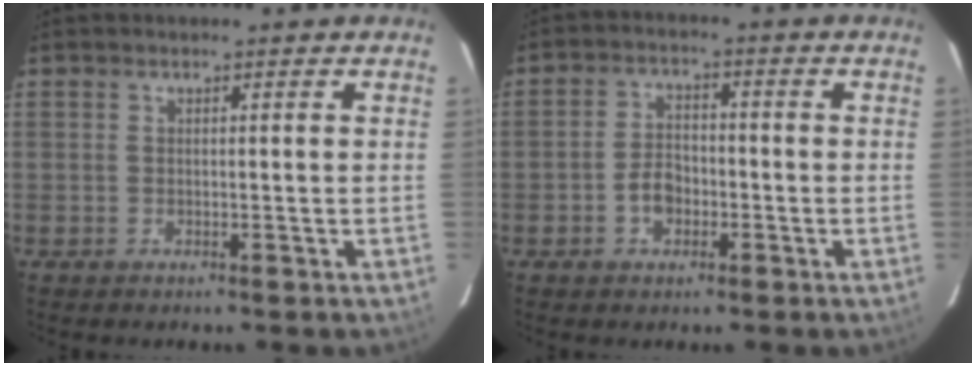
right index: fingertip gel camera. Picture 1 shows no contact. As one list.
[{"total": 4.8, "force": [-1.9, 3.4, 2.8], "torque": [-0.055, 0.012, -0.031]}]